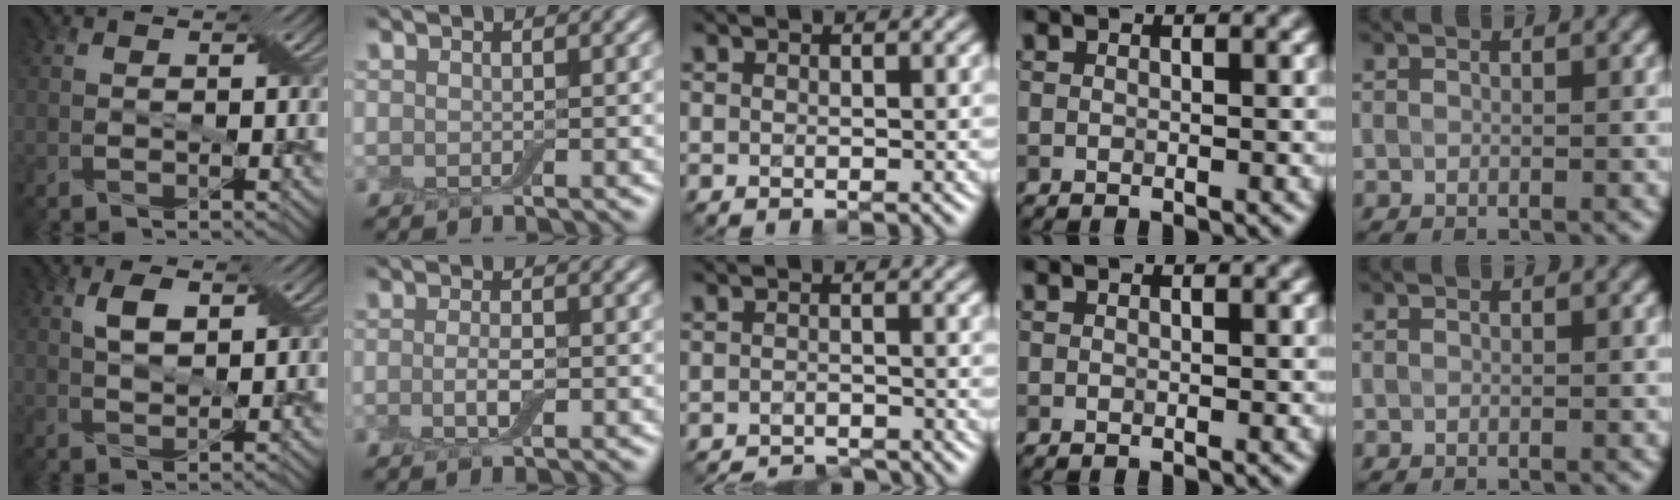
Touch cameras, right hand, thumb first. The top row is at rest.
{"thumb": {"total": 3.2, "force": [1.7, 1.1, 2.5], "torque": [-0.052, 0.006, 0.031]}, "index": {"total": 2.0, "force": [-0.4, 0.8, 1.8], "torque": [-0.040, -0.003, -0.011]}, "middle": {"total": 3.5, "force": [-3.5, 0.2, 0.3], "torque": [0.004, -0.003, -0.055]}}